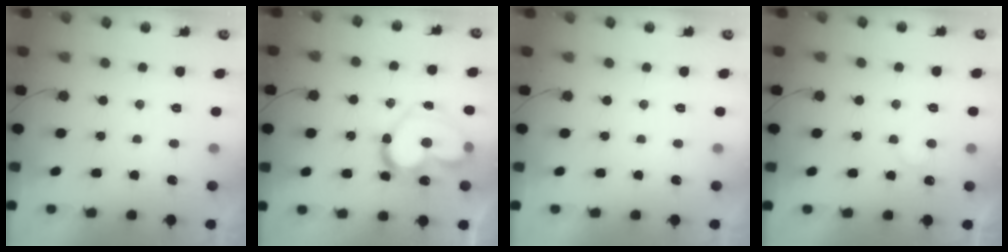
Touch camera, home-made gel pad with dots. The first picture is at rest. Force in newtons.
{"total": 19.1, "press": 19.0, "slide": 1.8}
{"total": 0.0}
{"total": 6.3, "press": 6.3, "slide": 0.4}